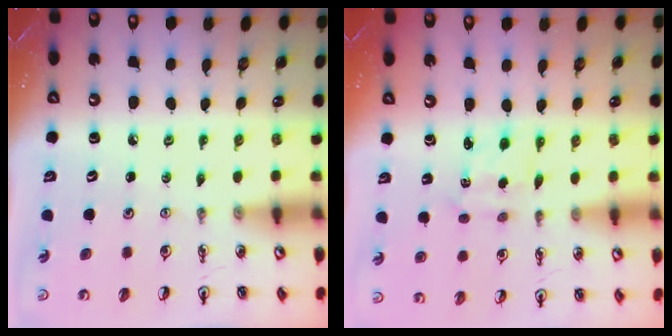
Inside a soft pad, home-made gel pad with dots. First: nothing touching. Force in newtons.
{"total": 2.3, "press": 2.1, "slide": 0.8}